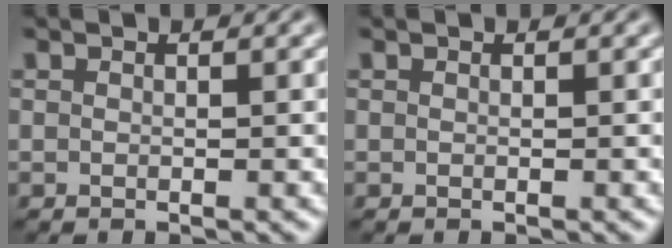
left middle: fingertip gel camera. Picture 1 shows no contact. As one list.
[{"total": 0.0}]